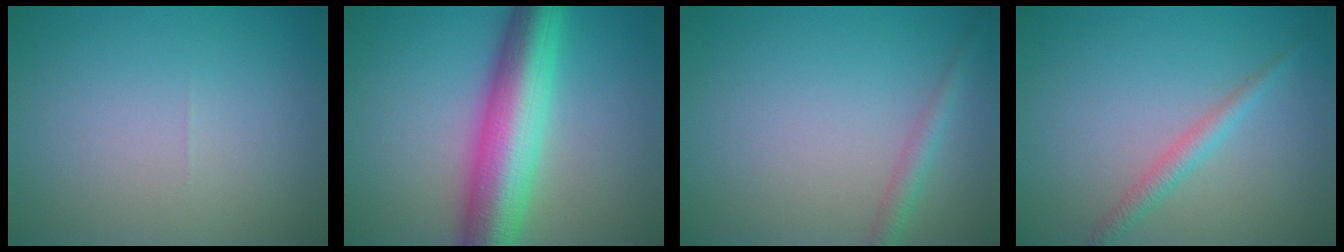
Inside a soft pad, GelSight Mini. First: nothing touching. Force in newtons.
{"total": 9.6, "press": 9.6, "slide": 0.2}
{"total": 1.7, "press": 1.7, "slide": 0.1}
{"total": 1.9, "press": 1.9, "slide": 0.1}